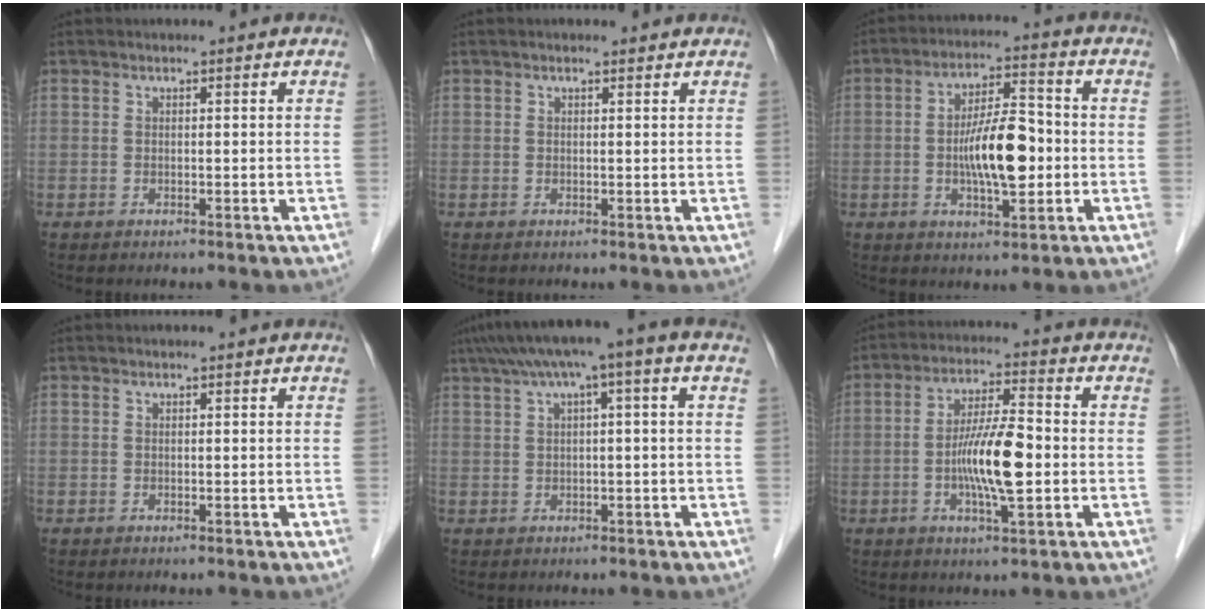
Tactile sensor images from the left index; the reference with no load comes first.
{"total": 0.7, "force": [0.6, 0.3, 0.3], "torque": [-0.015, 0.006, 0.008]}
{"total": 9.7, "force": [-1.3, 2.9, 9.2], "torque": [-0.171, 0.008, -0.022]}
{"total": 0.0}
{"total": 8.1, "force": [3.7, 0.0, 7.2], "torque": [-0.117, 0.046, 0.056]}
{"total": 9.5, "force": [-1.6, 1.4, 9.2], "torque": [-0.175, -0.002, -0.033]}